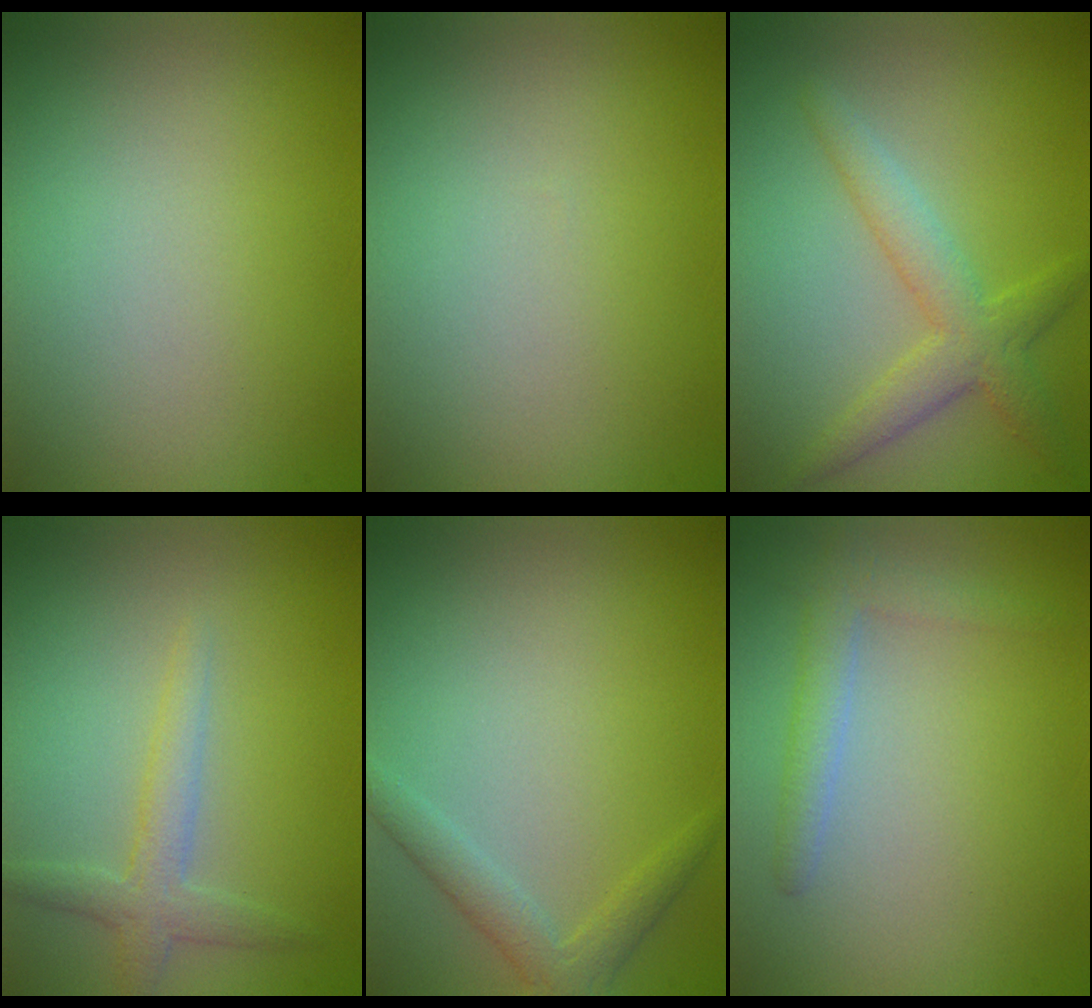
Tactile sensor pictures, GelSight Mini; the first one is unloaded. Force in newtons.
{"total": 0.0}
{"total": 3.5, "press": 3.5, "slide": 0.1}
{"total": 2.3, "press": 2.3, "slide": 0.1}
{"total": 2.2, "press": 2.2, "slide": 0.1}
{"total": 2.2, "press": 2.1, "slide": 0.2}